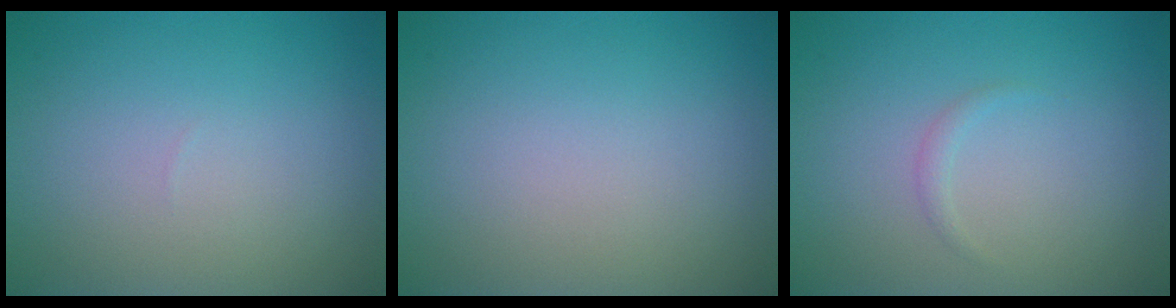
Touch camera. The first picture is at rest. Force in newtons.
{"total": 0.0}
{"total": 0.7, "press": 0.7, "slide": 0.0}